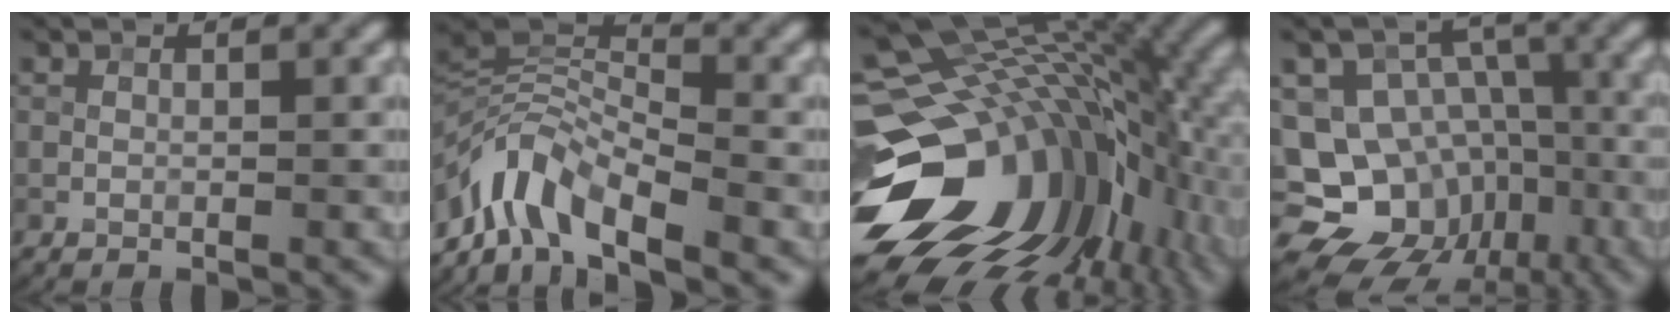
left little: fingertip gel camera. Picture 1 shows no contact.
{"total": 7.3, "force": [-4.8, 2.7, 4.8], "torque": [-0.078, 0.007, -0.105]}
{"total": 18.2, "force": [-2.8, 12.5, 12.9], "torque": [-0.232, -0.024, -0.023]}
{"total": 16.4, "force": [-6.5, 14.0, 5.5], "torque": [-0.107, -0.010, -0.096]}